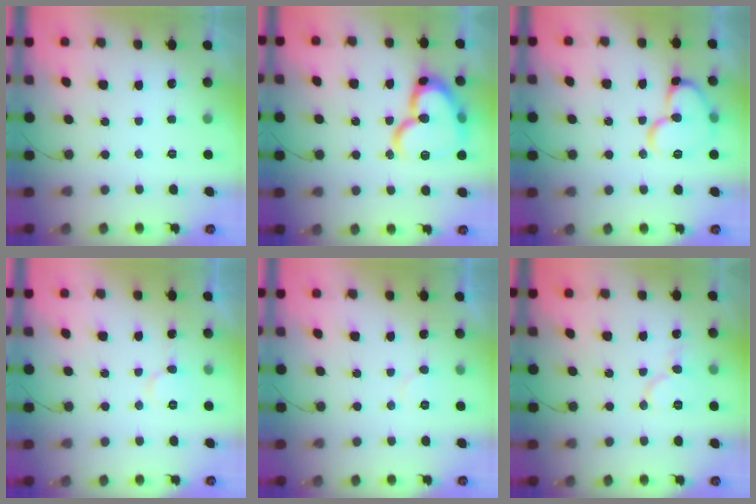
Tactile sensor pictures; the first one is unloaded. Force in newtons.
{"total": 21.0, "press": 20.9, "slide": 2.3}
{"total": 14.1, "press": 13.9, "slide": 2.0}
{"total": 5.2, "press": 5.1, "slide": 0.7}
{"total": 4.1, "press": 4.1, "slide": 0.3}
{"total": 8.4, "press": 8.3, "slide": 0.9}